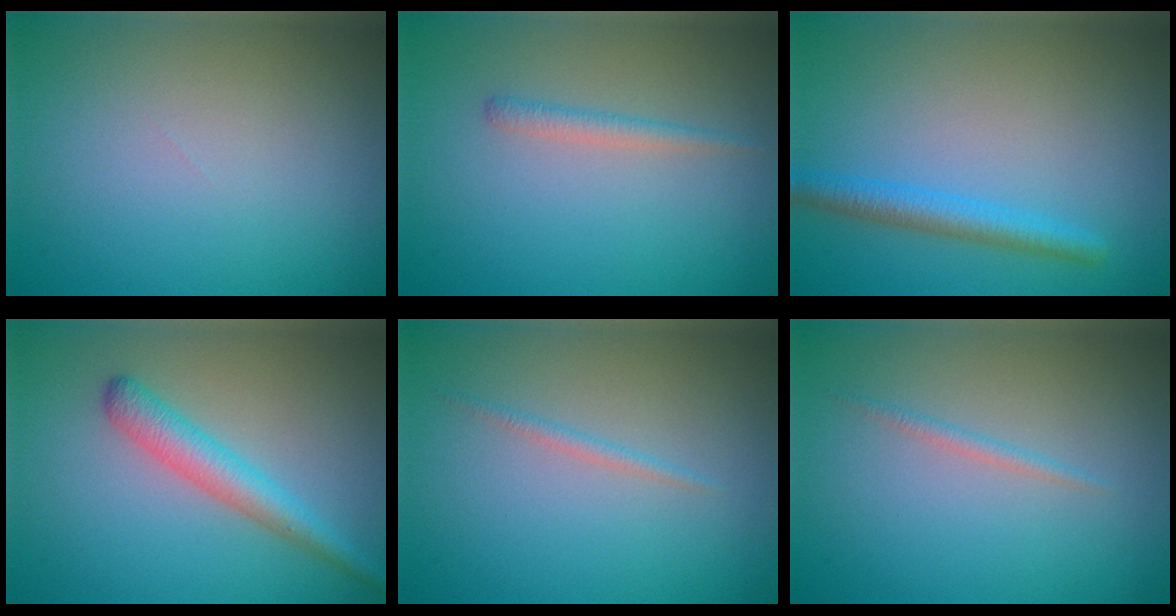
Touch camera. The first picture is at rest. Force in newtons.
{"total": 1.3, "press": 1.3, "slide": 0.0}
{"total": 2.8, "press": 2.8, "slide": 0.1}
{"total": 3.4, "press": 3.4, "slide": 0.1}
{"total": 0.8, "press": 0.8, "slide": 0.0}
{"total": 0.8, "press": 0.8, "slide": 0.0}